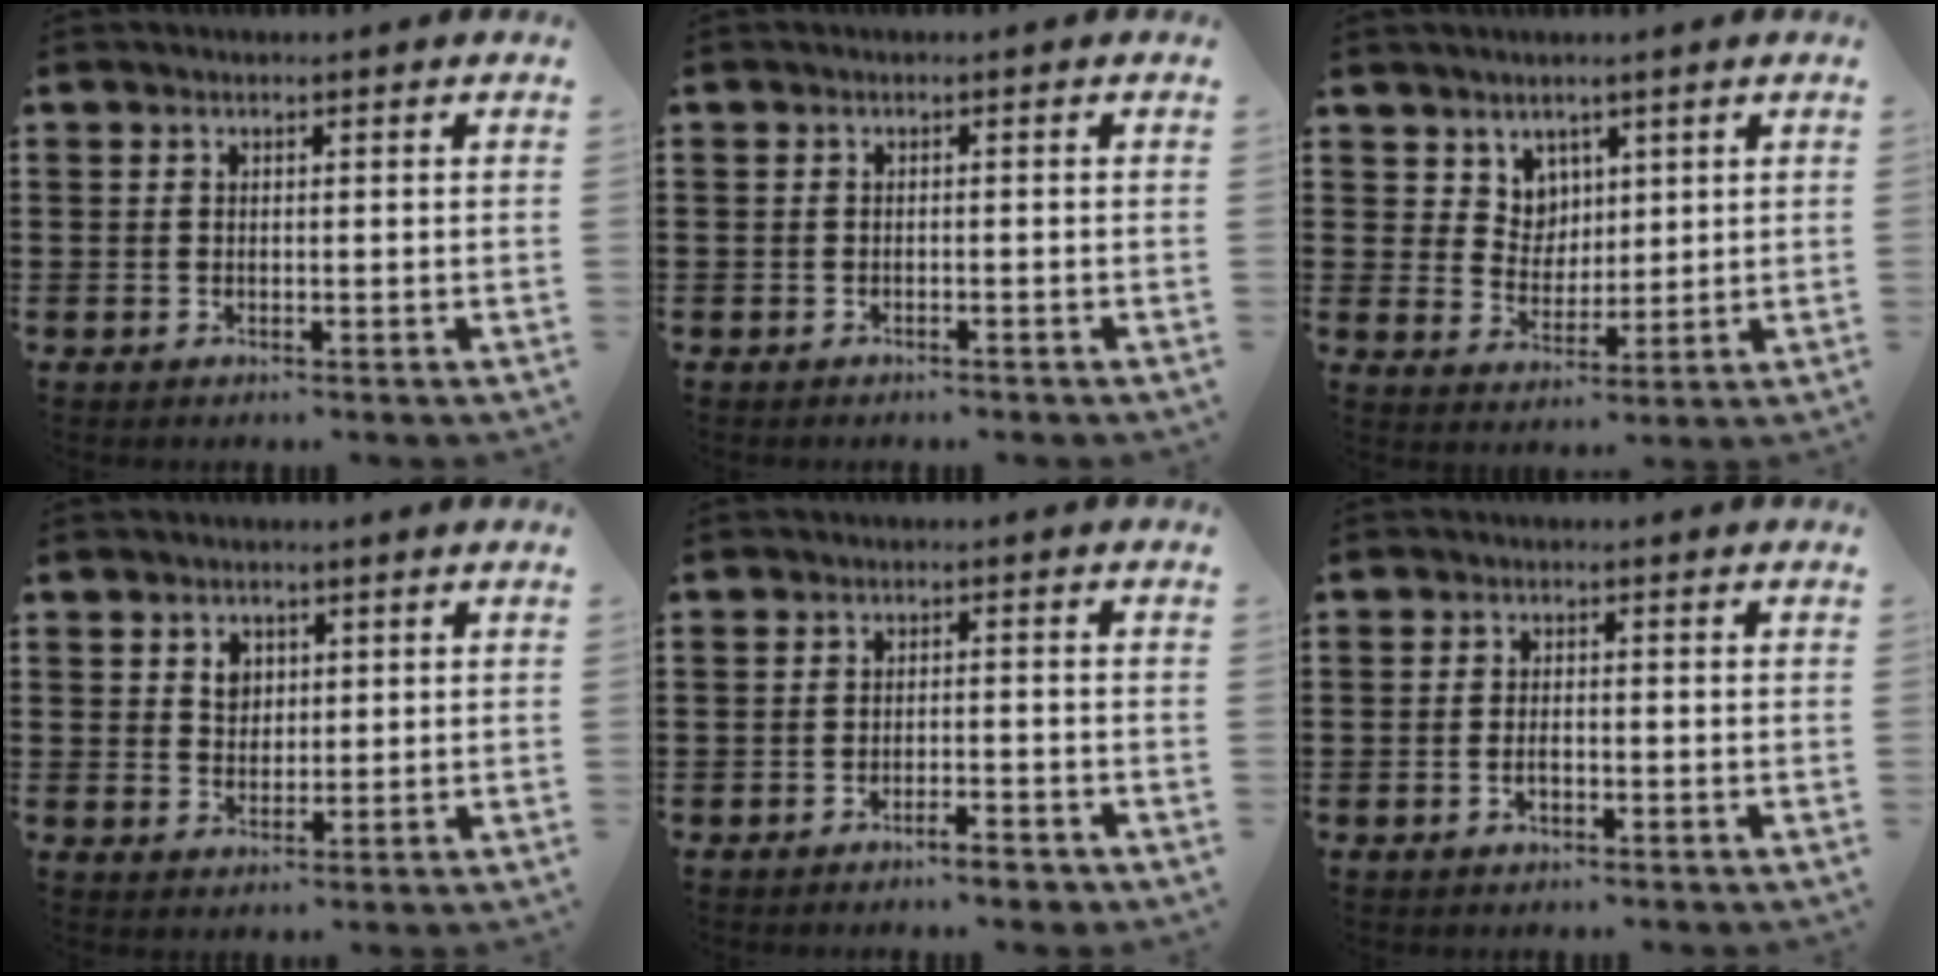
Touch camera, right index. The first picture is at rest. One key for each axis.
{"total": 0.7, "fx": -0.6, "fy": -0.1, "fz": 0.3, "tx": -0.009, "ty": -0.006, "tz": -0.010}
{"total": 4.9, "fx": 3.1, "fy": 3.8, "fz": 0.4, "tx": -0.030, "ty": 0.005, "tz": 0.059}
{"total": 2.8, "fx": 1.2, "fy": 2.2, "fz": 1.1, "tx": -0.021, "ty": 0.006, "tz": 0.020}
{"total": 2.9, "fx": -2.5, "fy": 0.2, "fz": 1.5, "tx": -0.027, "ty": -0.001, "tz": -0.046}
{"total": 1.6, "fx": -0.7, "fy": 0.7, "fz": 1.2, "tx": -0.026, "ty": 0.001, "tz": -0.012}